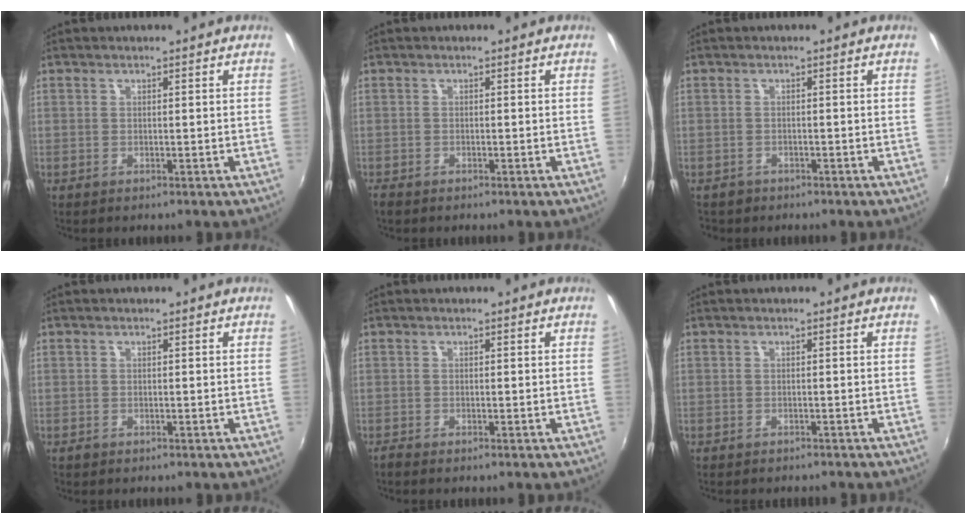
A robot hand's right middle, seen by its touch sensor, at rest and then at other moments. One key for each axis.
{"total": 1.3, "fx": -1.1, "fy": 0.4, "fz": 0.5, "tx": -0.014, "ty": -0.004, "tz": -0.021}
{"total": 2.0, "fx": -1.3, "fy": 1.5, "fz": 0.3, "tx": -0.012, "ty": -0.003, "tz": -0.020}
{"total": 0.6, "fx": -0.5, "fy": 0.4, "fz": 0.0, "tx": -0.002, "ty": -0.002, "tz": -0.009}
{"total": 0.7, "fx": -0.7, "fy": -0.1, "fz": 0.3, "tx": -0.007, "ty": -0.001, "tz": -0.014}
{"total": 2.5, "fx": -2.3, "fy": 0.5, "fz": 0.8, "tx": -0.022, "ty": -0.011, "tz": -0.033}